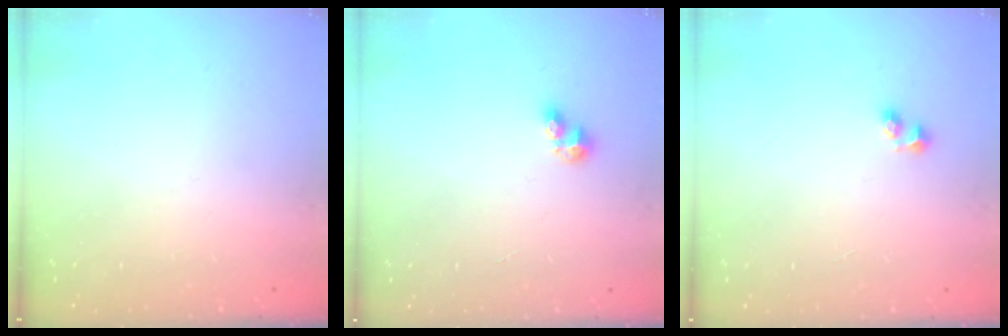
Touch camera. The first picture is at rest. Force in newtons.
{"total": 4.0, "press": 3.9, "slide": 0.5}
{"total": 3.7, "press": 3.6, "slide": 1.1}